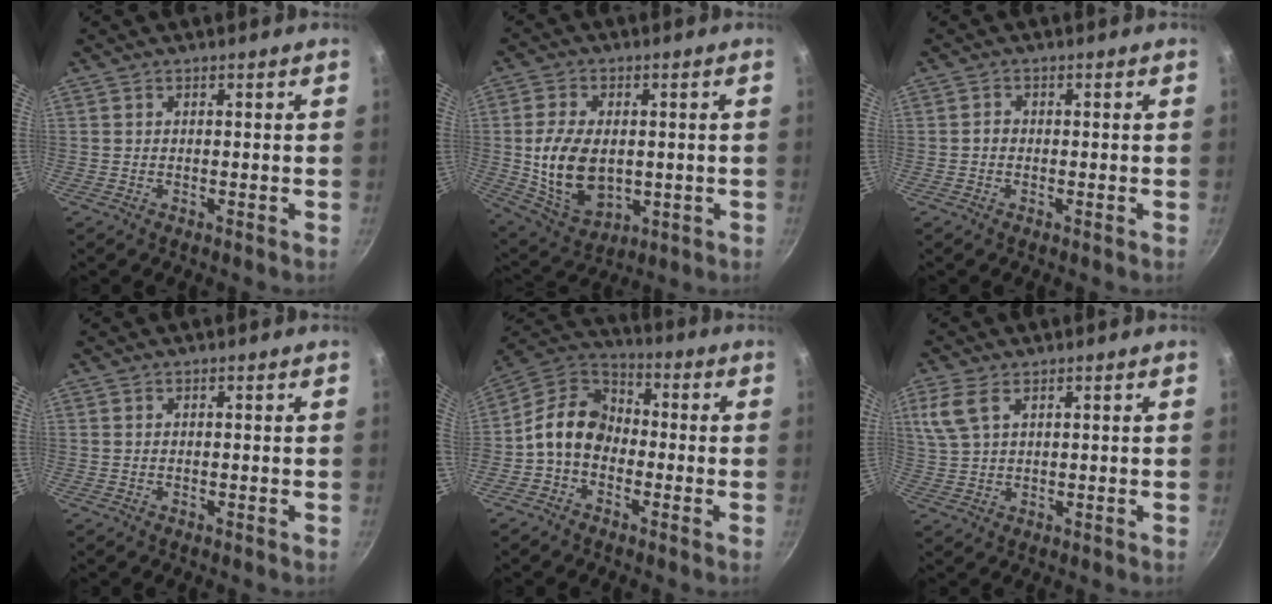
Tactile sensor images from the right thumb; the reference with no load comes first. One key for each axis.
{"total": 13.8, "fx": -0.1, "fy": 9.0, "fz": 10.5, "tx": -0.180, "ty": -0.010, "tz": 0.017}
{"total": 1.2, "fx": -0.3, "fy": 1.0, "fz": 0.6, "tx": -0.008, "ty": 0.006, "tz": -0.006}
{"total": 0.0}
{"total": 11.4, "fx": -2.1, "fy": 8.7, "fz": 7.2, "tx": -0.099, "ty": 0.047, "tz": -0.063}
{"total": 6.0, "fx": 2.8, "fy": 3.3, "fz": 4.2, "tx": -0.095, "ty": 0.004, "tz": 0.061}